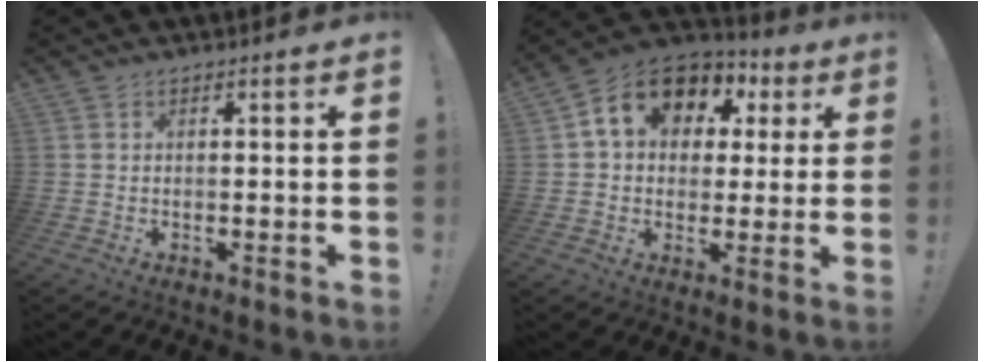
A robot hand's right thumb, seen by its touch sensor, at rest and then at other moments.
{"total": 14.0, "force": [5.0, 10.4, 7.9], "torque": [-0.127, -0.011, 0.094]}